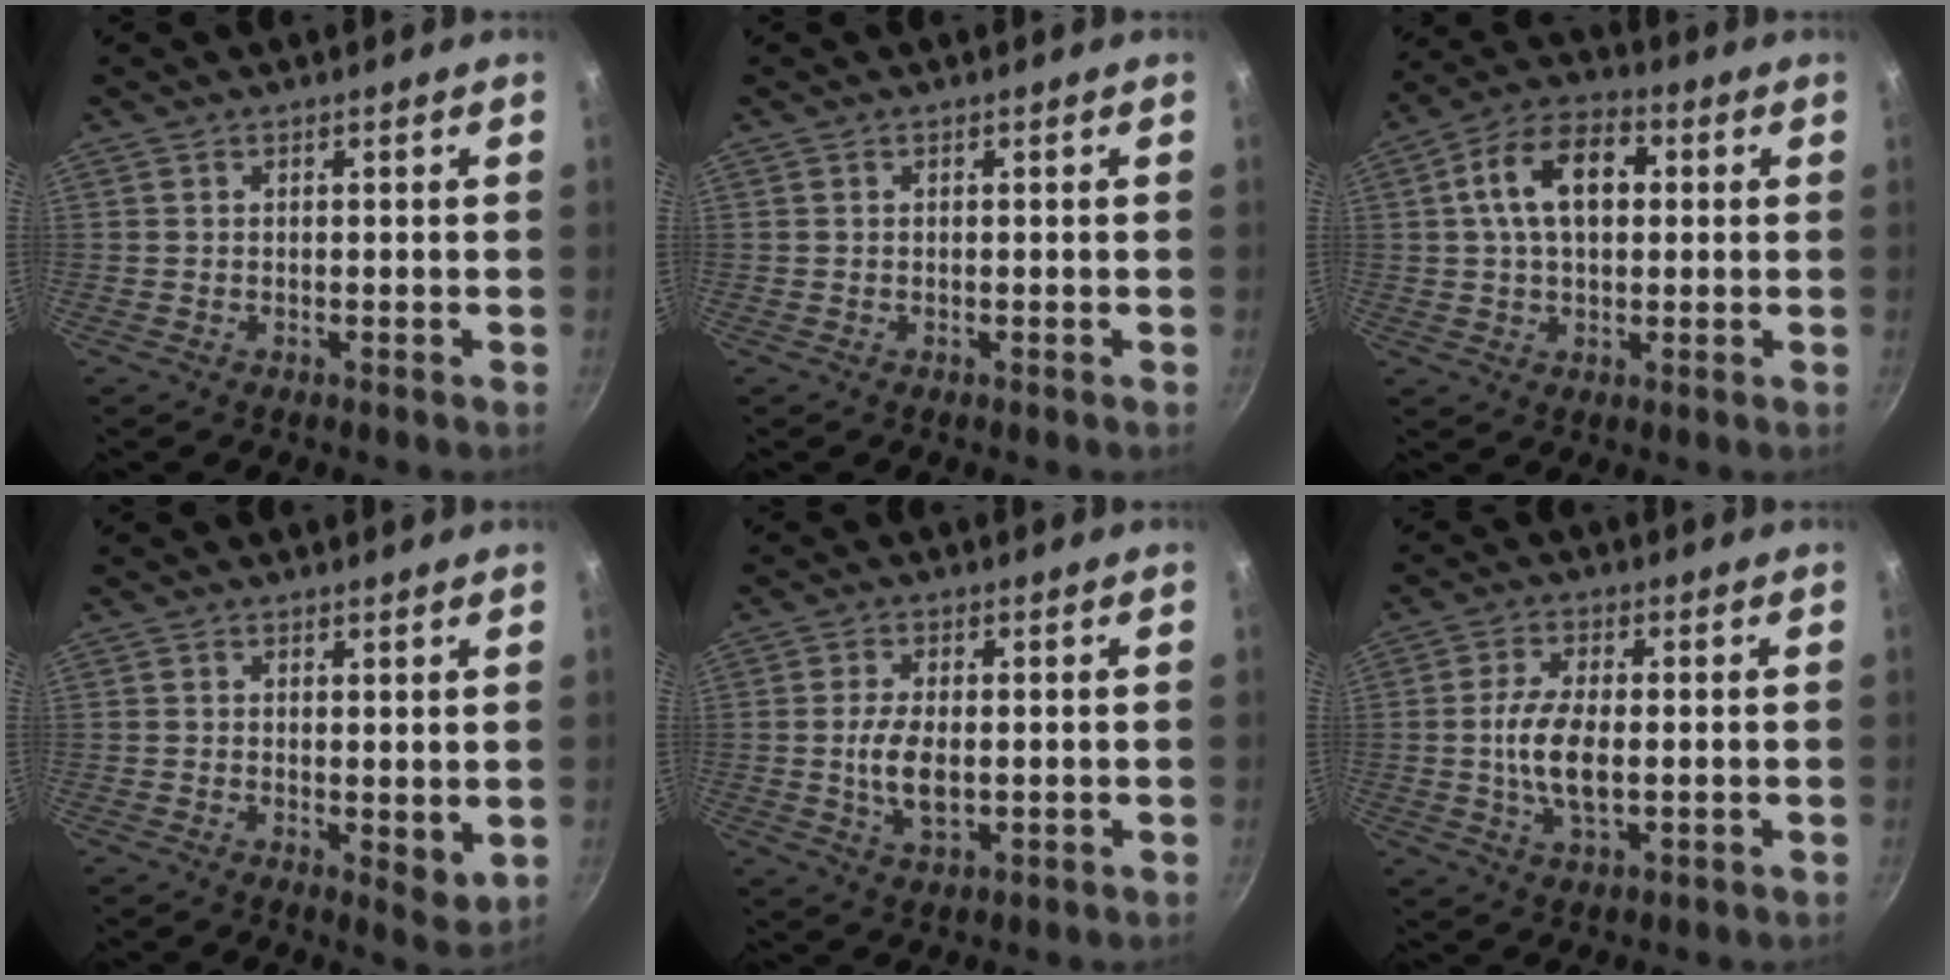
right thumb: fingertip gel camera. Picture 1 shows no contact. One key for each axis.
{"total": 0.0}
{"total": 12.7, "fx": 2.3, "fy": 7.9, "fz": 9.7, "tx": -0.143, "ty": 0.023, "tz": 0.026}
{"total": 4.2, "fx": 0.5, "fy": 2.0, "fz": 3.6, "tx": -0.052, "ty": -0.016, "tz": 0.010}
{"total": 6.8, "fx": -0.4, "fy": 3.6, "fz": 5.8, "tx": -0.115, "ty": -0.002, "tz": -0.004}
{"total": 8.8, "fx": -0.6, "fy": 4.0, "fz": 7.8, "tx": -0.153, "ty": 0.003, "tz": -0.013}